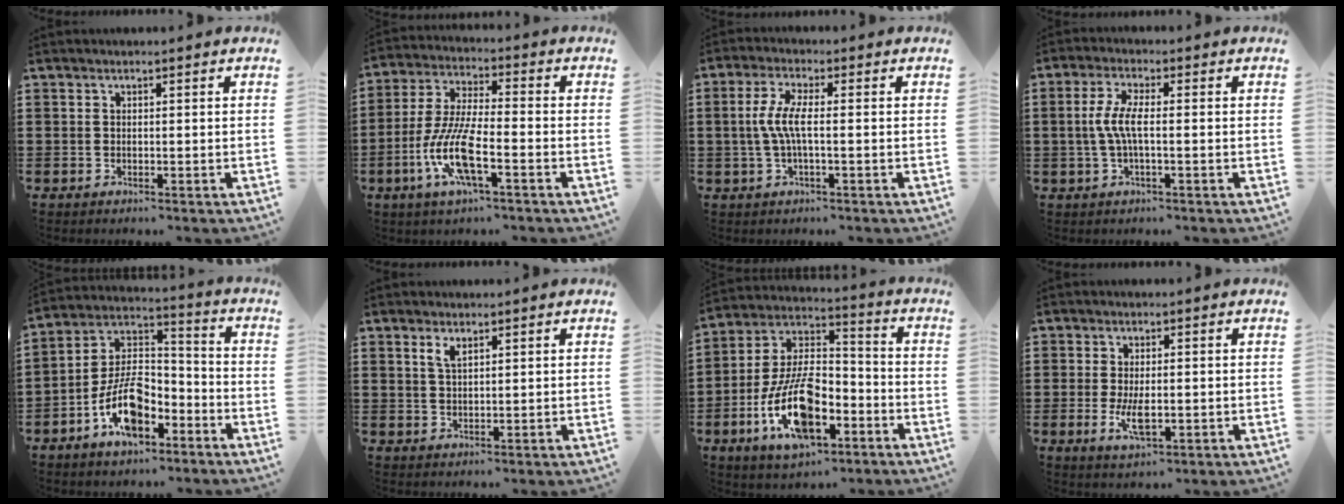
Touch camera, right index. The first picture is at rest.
{"total": 10.0, "force": [-4.2, 2.4, 8.7], "torque": [-0.203, -0.013, -0.085]}
{"total": 5.4, "force": [-0.5, 1.2, 5.2], "torque": [-0.123, -0.007, -0.022]}
{"total": 5.1, "force": [-0.5, 1.1, 5.0], "torque": [-0.119, -0.008, -0.021]}
{"total": 10.7, "force": [-5.7, 5.5, 7.2], "torque": [-0.164, 0.004, -0.112]}
{"total": 2.1, "force": [1.3, 0.8, 1.5], "torque": [-0.033, 0.004, 0.022]}
{"total": 14.7, "force": [-6.4, 6.5, 11.5], "torque": [-0.248, 0.009, -0.121]}
{"total": 4.2, "force": [-0.6, 1.7, 3.8], "torque": [-0.081, -0.005, -0.012]}